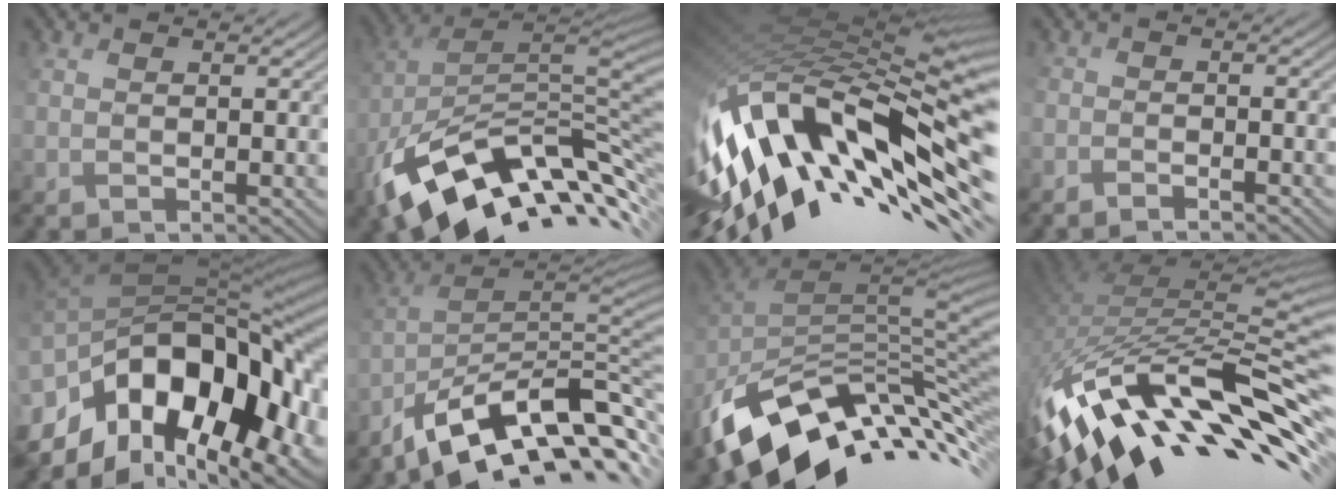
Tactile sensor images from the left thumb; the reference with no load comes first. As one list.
[{"total": 14.2, "force": [-6.6, 6.9, 10.5], "torque": [-0.209, -0.009, -0.115]}, {"total": 16.4, "force": [-6.4, 6.0, 13.9], "torque": [-0.274, -0.004, -0.111]}, {"total": 2.6, "force": [-2.6, 0.1, 0.2], "torque": [0.001, 0.000, -0.050]}, {"total": 18.5, "force": [-5.1, 10.1, 14.6], "torque": [-0.280, -0.007, -0.079]}, {"total": 13.4, "force": [-8.8, 4.5, 9.1], "torque": [-0.184, 0.000, -0.142]}, {"total": 13.3, "force": [-7.2, 6.2, 9.3], "torque": [-0.205, -0.008, -0.124]}, {"total": 14.5, "force": [-8.1, 5.2, 10.9], "torque": [-0.230, 0.001, -0.146]}]